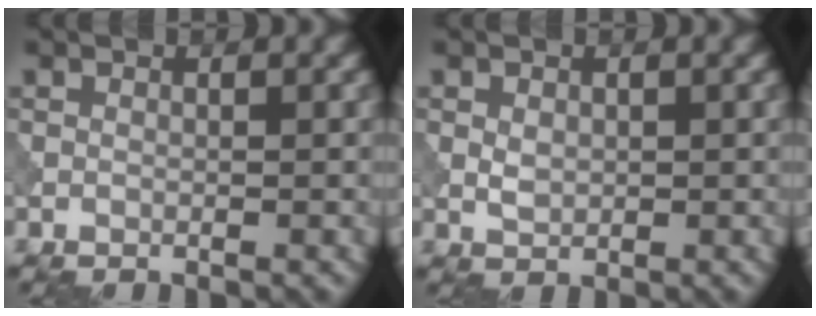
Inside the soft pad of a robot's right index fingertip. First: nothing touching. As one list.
[{"total": 1.4, "force": [0.2, 1.1, 1.0], "torque": [-0.019, -0.001, 0.004]}]